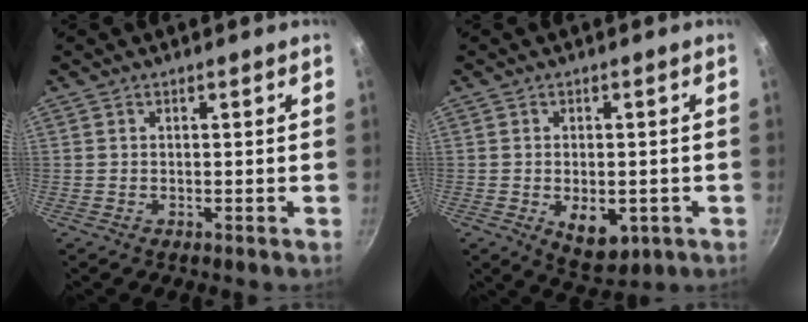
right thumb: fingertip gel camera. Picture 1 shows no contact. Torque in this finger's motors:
{"motor_torque": [-0.17, 0.27, 0.23, 0.34, 0.02]}